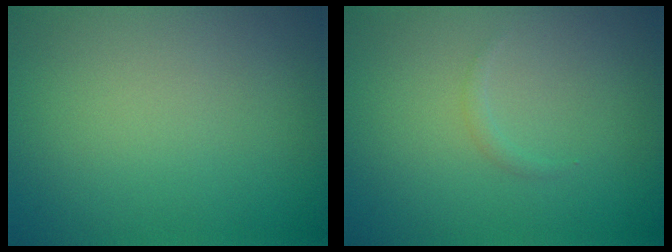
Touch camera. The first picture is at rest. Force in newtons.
{"total": 0.6, "press": 0.6, "slide": 0.1}